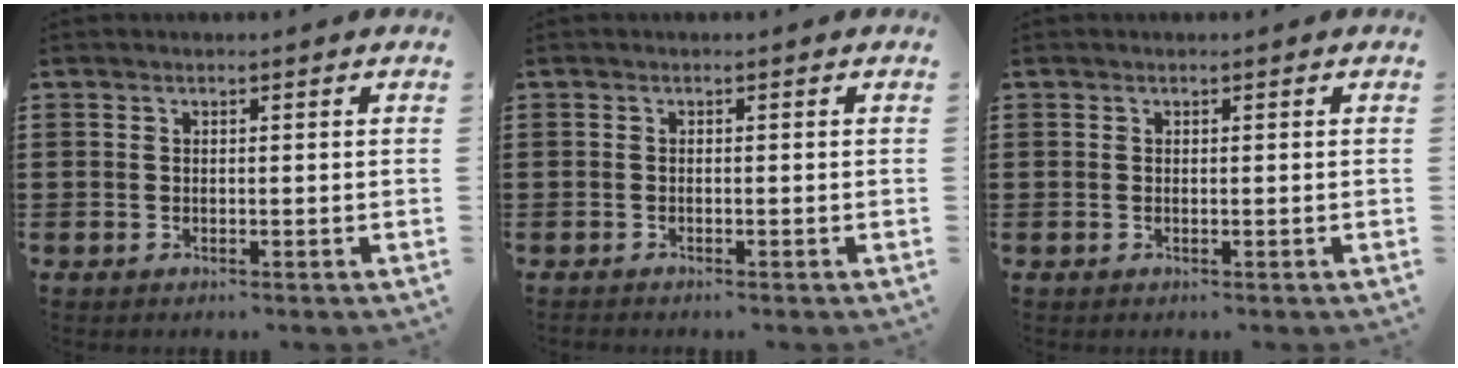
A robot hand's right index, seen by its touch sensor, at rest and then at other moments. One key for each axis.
{"total": 0.5, "fx": -0.5, "fy": 0.1, "fz": 0.0, "tx": -0.001, "ty": 0.000, "tz": -0.011}
{"total": 0.0}